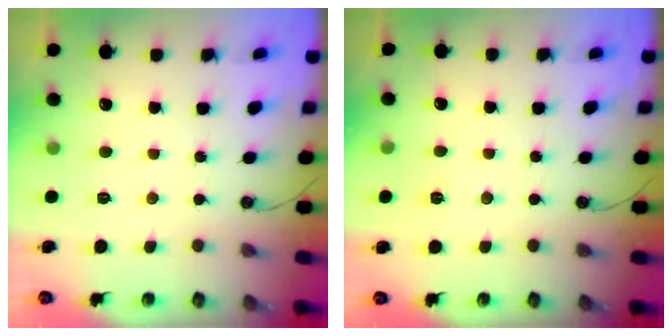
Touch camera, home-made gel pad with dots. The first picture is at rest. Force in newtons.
{"total": 6.5, "press": 5.8, "slide": 3.0}